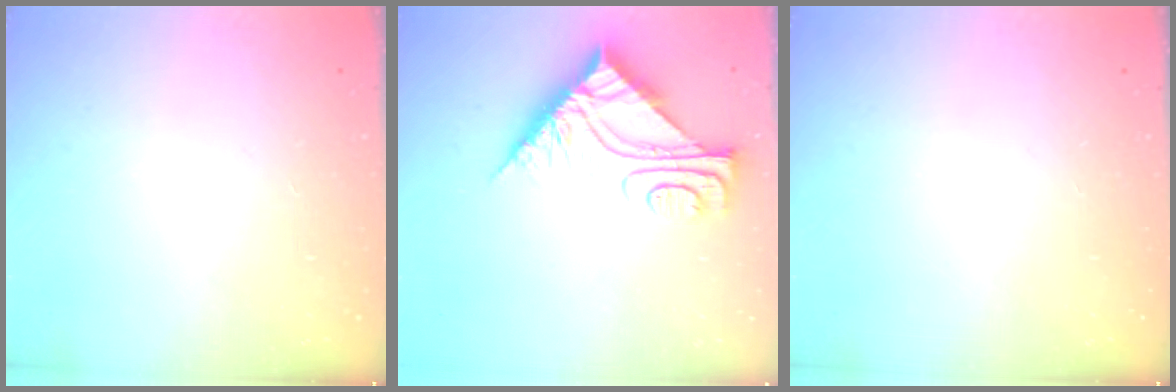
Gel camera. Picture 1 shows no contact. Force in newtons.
{"total": 11.3, "press": 11.2, "slide": 1.2}
{"total": 0.0}